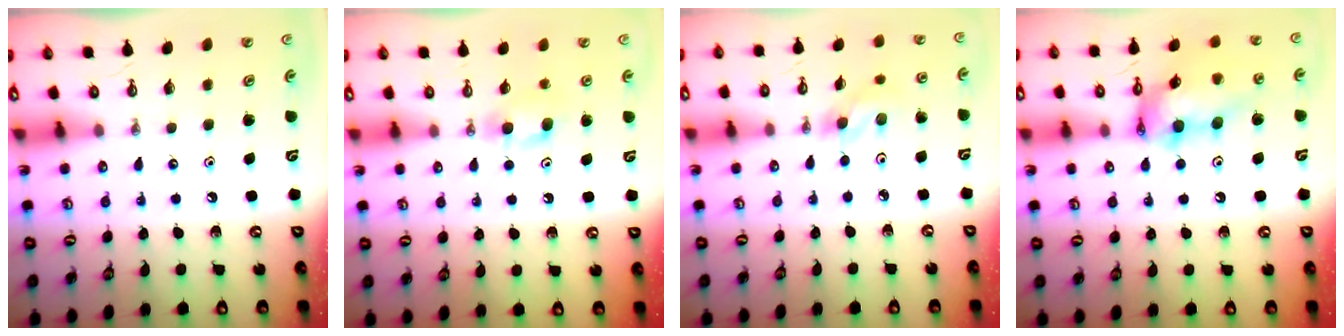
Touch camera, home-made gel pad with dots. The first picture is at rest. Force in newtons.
{"total": 5.6, "press": 5.5, "slide": 1.3}
{"total": 4.8, "press": 4.6, "slide": 1.5}
{"total": 15.5, "press": 15.4, "slide": 1.7}